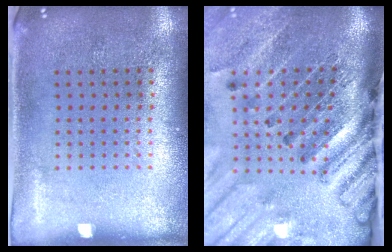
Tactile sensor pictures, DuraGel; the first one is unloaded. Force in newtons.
{"total": 4.5, "press": 3.3, "slide": 3.0}